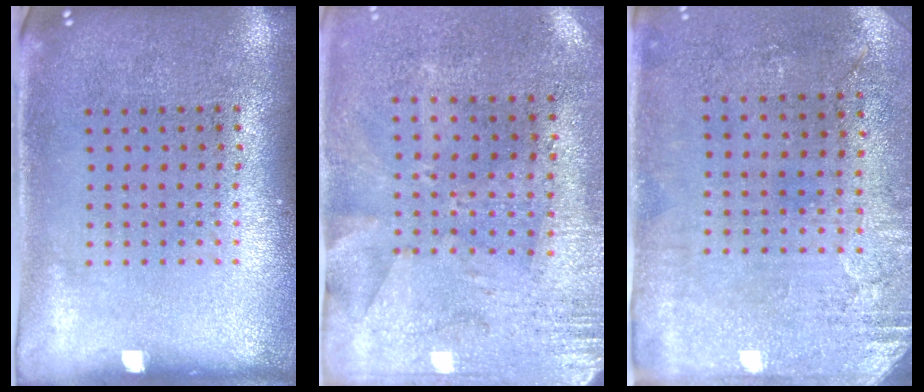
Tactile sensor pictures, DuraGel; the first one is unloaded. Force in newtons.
{"total": 2.8, "press": 2.3, "slide": 1.7}
{"total": 2.8, "press": 2.4, "slide": 1.5}